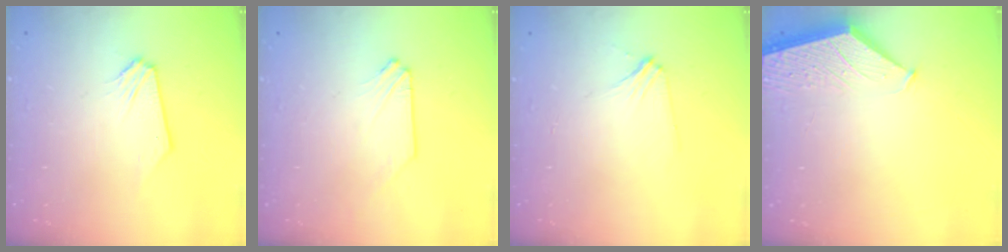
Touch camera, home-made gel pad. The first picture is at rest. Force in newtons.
{"total": 0.0}
{"total": 3.2, "press": 3.2, "slide": 0.5}
{"total": 1.9, "press": 1.9, "slide": 0.2}